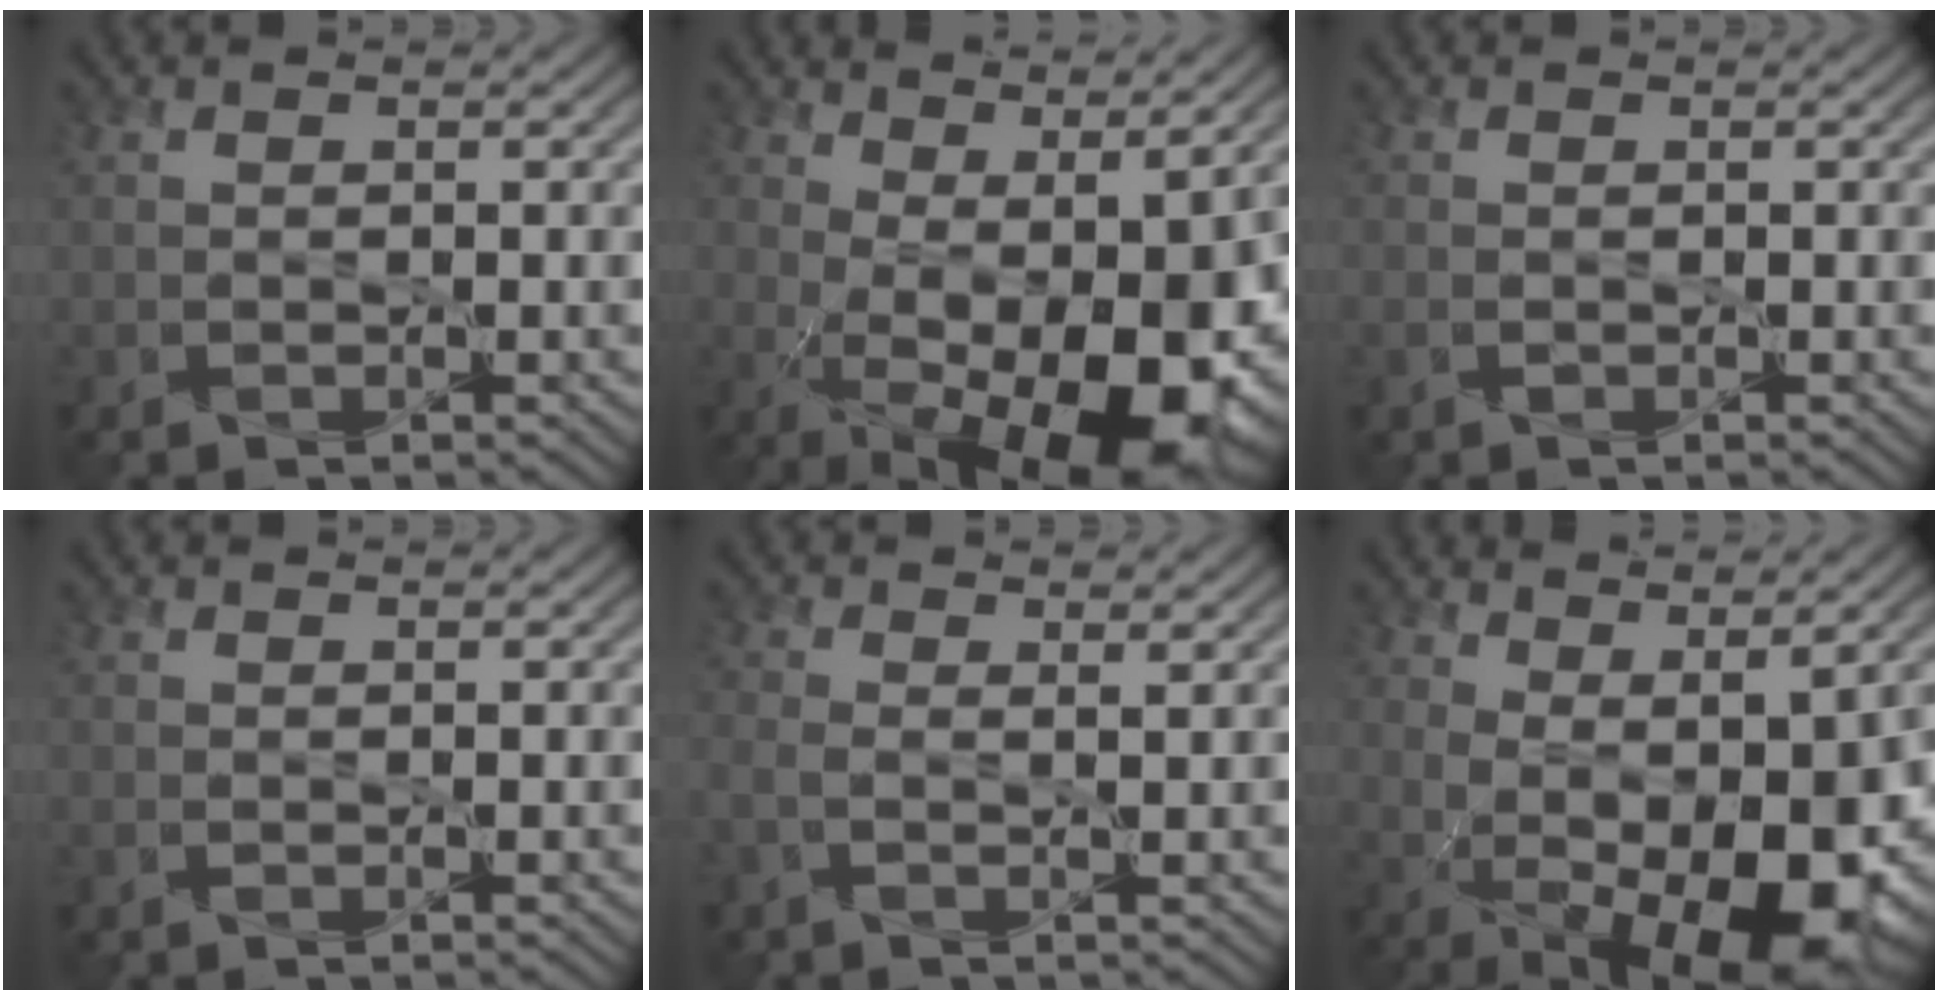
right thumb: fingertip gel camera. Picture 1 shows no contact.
{"total": 14.5, "force": [-2.0, 6.3, 12.9], "torque": [-0.202, -0.018, -0.016]}
{"total": 0.7, "force": [-0.3, 0.5, 0.4], "torque": [-0.013, -0.001, -0.006]}
{"total": 0.0}
{"total": 2.0, "force": [0.0, 0.8, 1.9], "torque": [-0.052, 0.002, -0.009]}
{"total": 12.1, "force": [-0.4, 5.8, 10.6], "torque": [-0.172, -0.016, 0.012]}